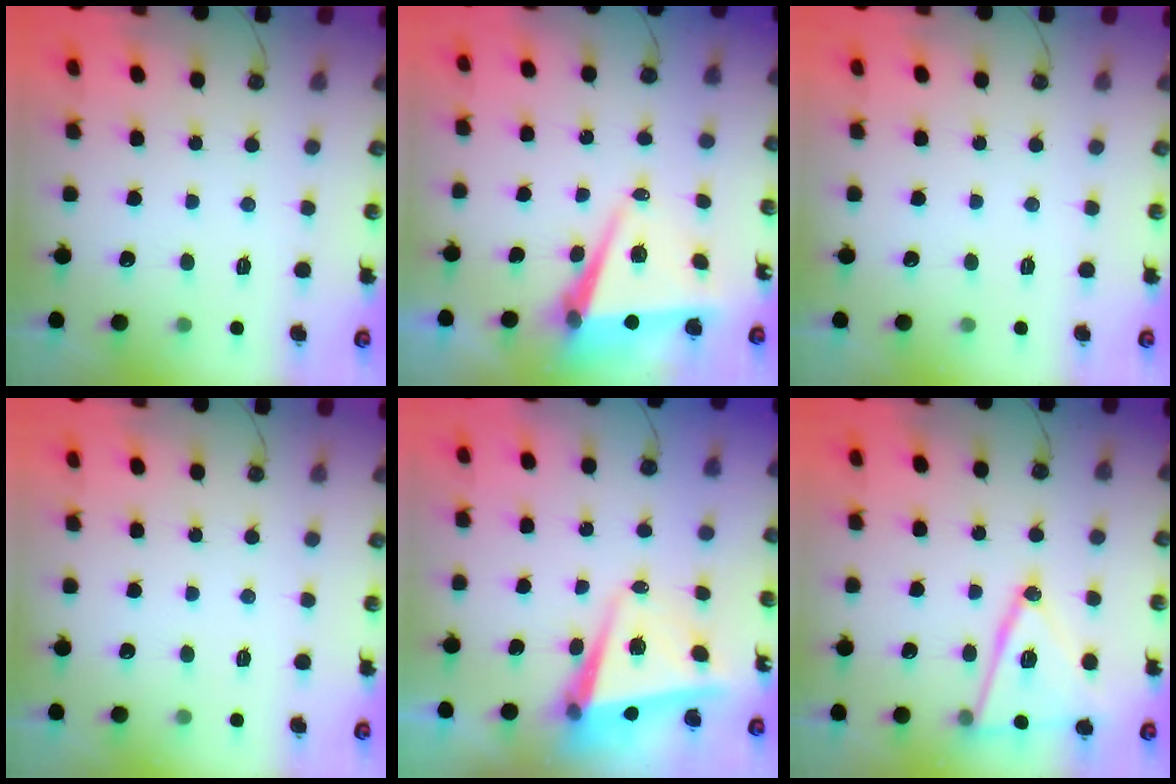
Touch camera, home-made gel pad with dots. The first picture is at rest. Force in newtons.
{"total": 7.6, "press": 6.3, "slide": 4.3}
{"total": 0.0}
{"total": 0.0}
{"total": 6.6, "press": 6.5, "slide": 1.4}
{"total": 16.9, "press": 16.6, "slide": 3.4}